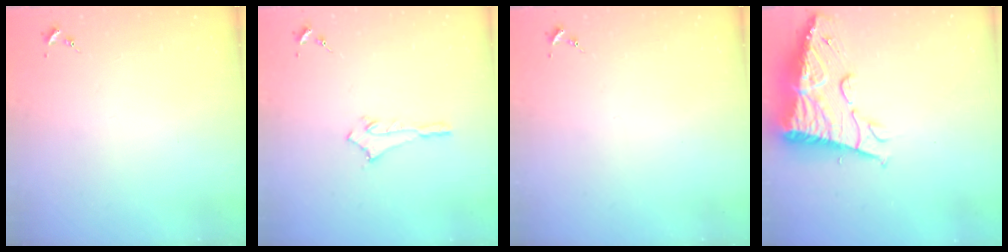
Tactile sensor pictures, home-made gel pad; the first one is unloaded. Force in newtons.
{"total": 2.9, "press": 2.9, "slide": 0.2}
{"total": 0.0}
{"total": 16.3, "press": 16.3, "slide": 1.7}